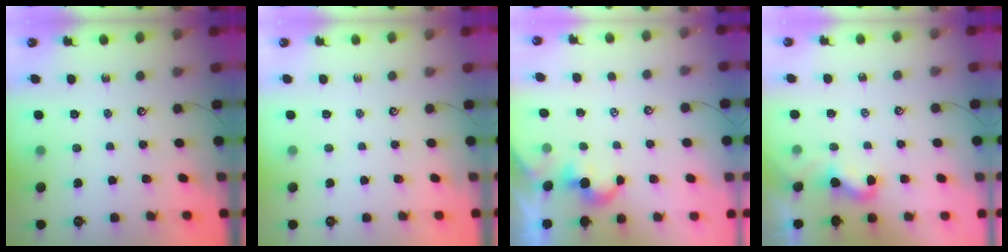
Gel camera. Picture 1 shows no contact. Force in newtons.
{"total": 0.0}
{"total": 3.8, "press": 3.8, "slide": 0.1}
{"total": 2.8, "press": 2.8, "slide": 0.4}